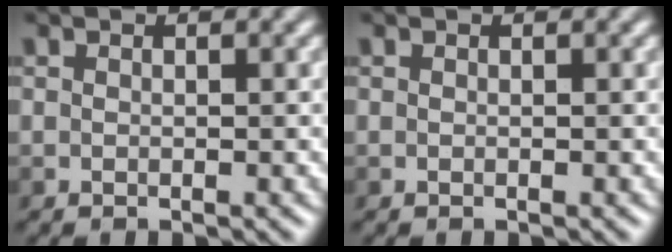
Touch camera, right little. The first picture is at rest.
{"total": 0.0}